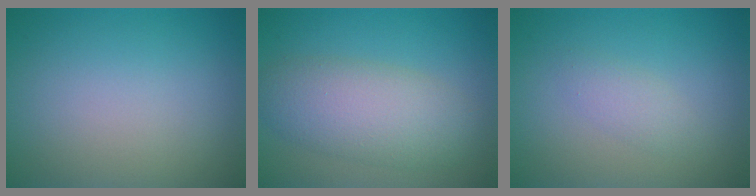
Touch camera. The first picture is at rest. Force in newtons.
{"total": 5.8, "press": 5.8, "slide": 0.1}
{"total": 1.5, "press": 1.5, "slide": 0.1}